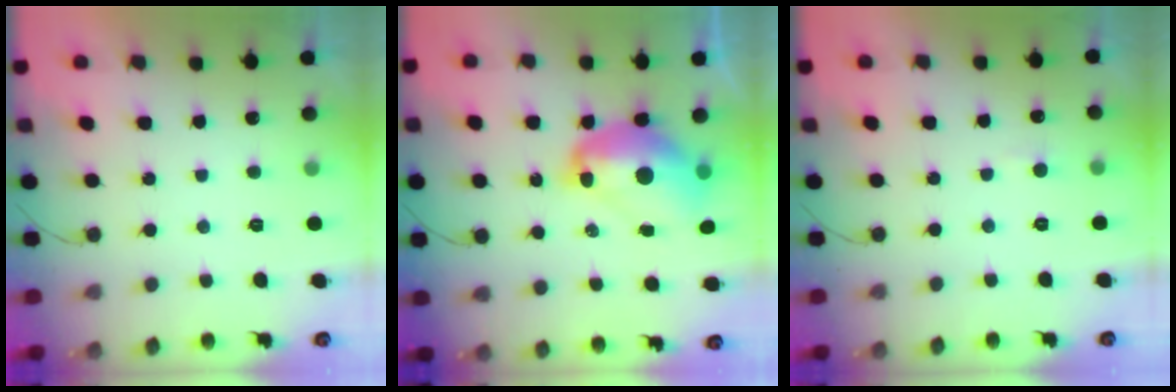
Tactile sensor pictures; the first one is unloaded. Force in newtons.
{"total": 13.9, "press": 13.8, "slide": 1.7}
{"total": 3.7, "press": 3.7, "slide": 0.4}